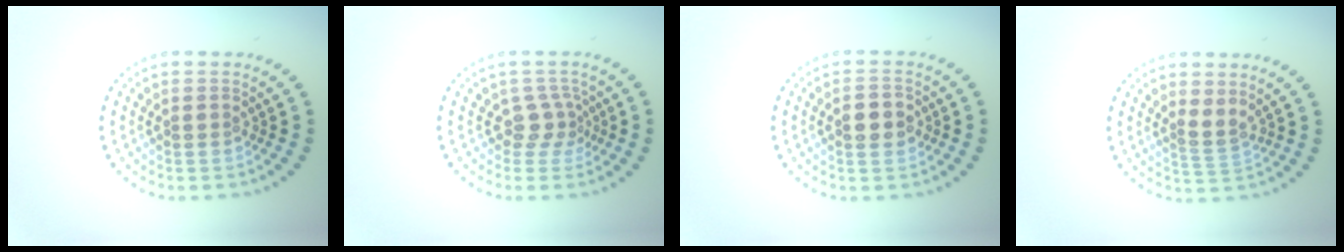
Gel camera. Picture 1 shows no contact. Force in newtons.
{"total": 2.0, "press": 1.4, "slide": 1.5}
{"total": 2.7, "press": 2.7, "slide": 0.1}
{"total": 1.6, "press": 1.1, "slide": 1.2}